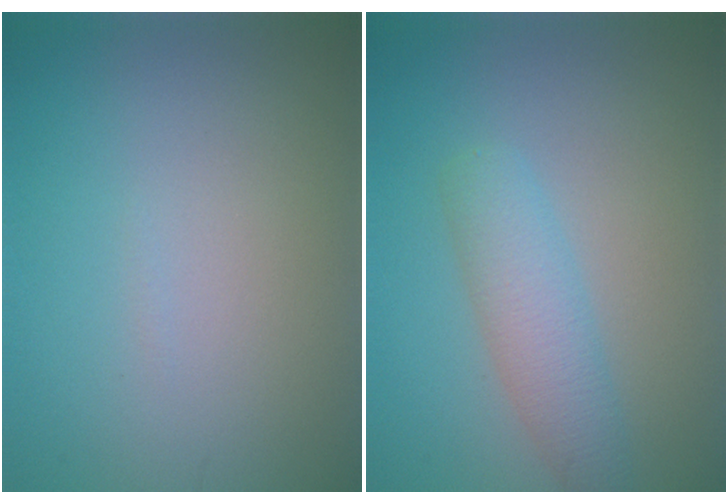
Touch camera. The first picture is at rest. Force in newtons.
{"total": 3.4, "press": 3.4, "slide": 0.1}